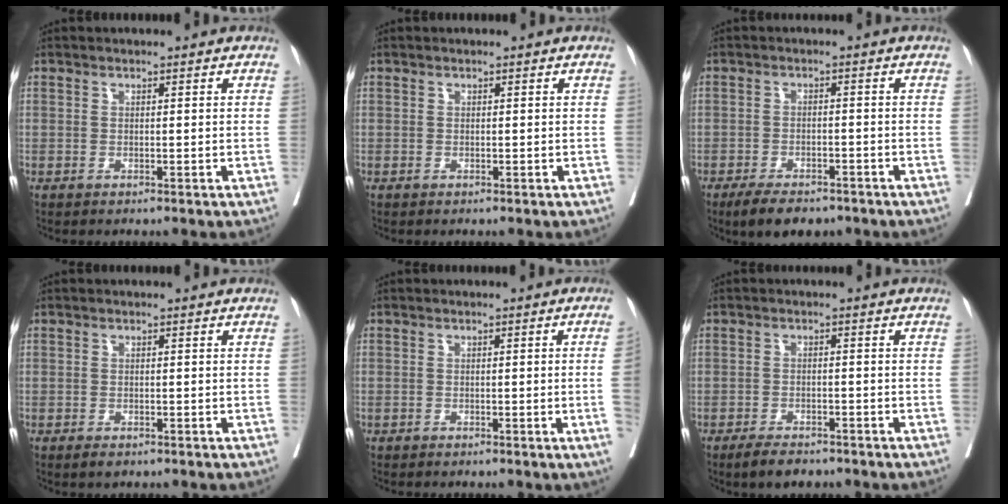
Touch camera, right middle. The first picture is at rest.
{"total": 0.0}
{"total": 6.8, "force": [-5.2, 2.5, 3.5], "torque": [-0.053, -0.005, -0.078]}
{"total": 1.4, "force": [-0.9, 0.6, 0.9], "torque": [-0.014, -0.003, -0.008]}
{"total": 2.5, "force": [-0.5, -1.0, 2.2], "torque": [-0.030, -0.003, -0.004]}
{"total": 4.2, "force": [-3.4, 1.4, 2.0], "torque": [-0.039, -0.005, -0.053]}